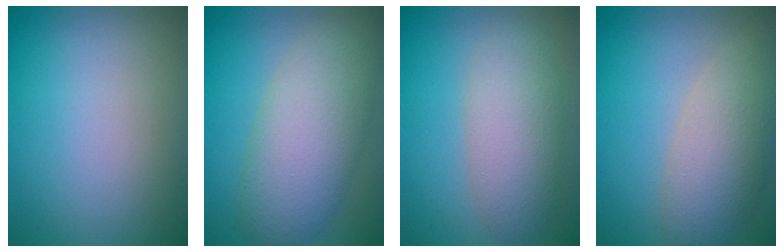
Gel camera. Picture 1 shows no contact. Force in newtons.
{"total": 7.3, "press": 7.3, "slide": 0.3}
{"total": 4.9, "press": 4.8, "slide": 0.4}
{"total": 5.5, "press": 5.5, "slide": 0.4}